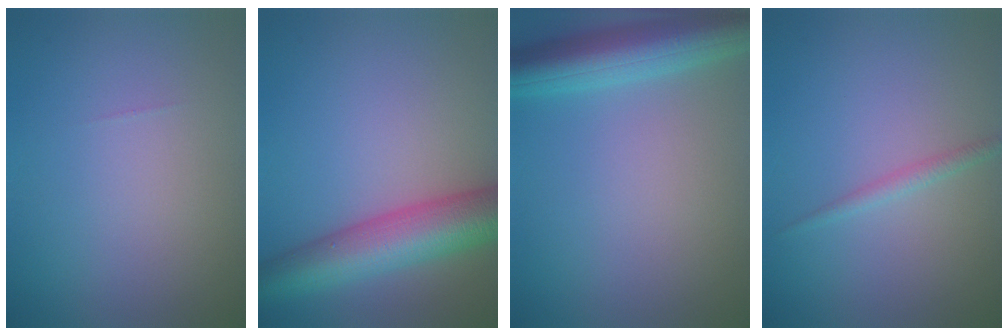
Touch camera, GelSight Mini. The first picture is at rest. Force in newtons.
{"total": 8.2, "press": 8.2, "slide": 0.3}
{"total": 6.6, "press": 6.6, "slide": 0.3}
{"total": 1.2, "press": 1.2, "slide": 0.0}